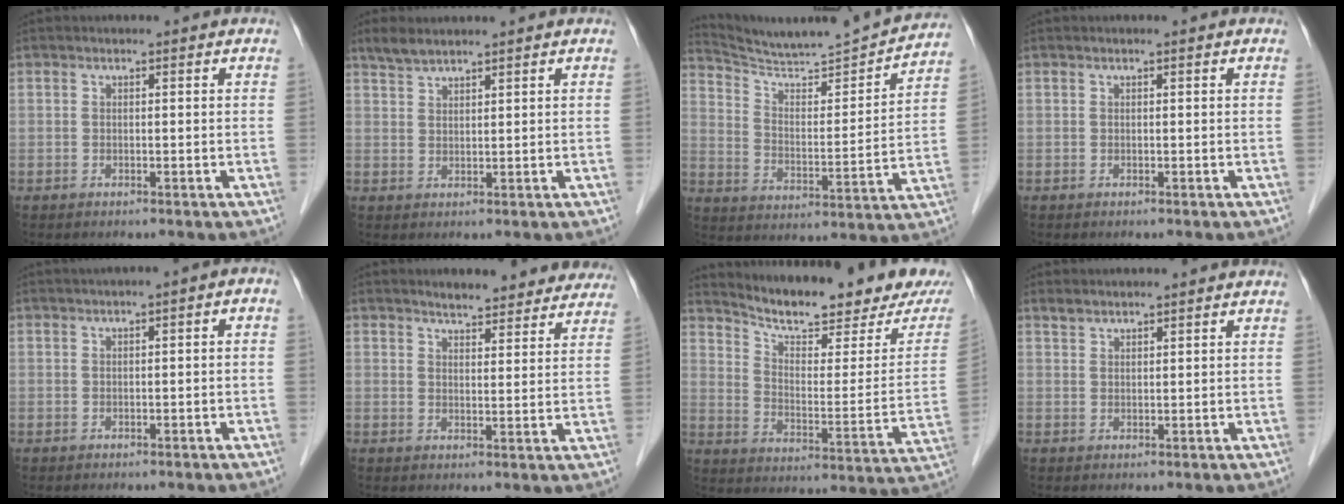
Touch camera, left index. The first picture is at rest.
{"total": 2.7, "force": [2.5, 0.3, 0.9], "torque": [-0.023, 0.011, 0.053]}
{"total": 18.1, "force": [17.3, 0.2, 5.2], "torque": [-0.092, -0.037, 0.258]}
{"total": 0.0}
{"total": 2.1, "force": [0.3, 0.5, 2.1], "torque": [-0.028, 0.016, 0.005]}
{"total": 10.4, "force": [9.6, 2.5, 3.3], "torque": [-0.021, 0.004, 0.107]}
{"total": 21.2, "force": [18.3, 3.8, 10.1], "torque": [-0.152, -0.036, 0.246]}
{"total": 1.5, "force": [1.5, 0.2, 0.1], "torque": [-0.007, 0.007, 0.035]}